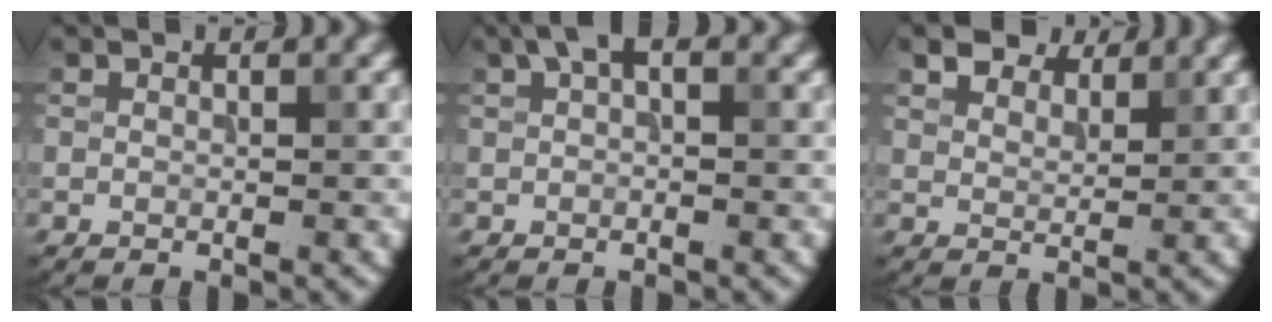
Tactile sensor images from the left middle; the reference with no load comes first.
{"total": 2.1, "force": [1.0, 0.9, 1.6], "torque": [-0.025, 0.009, 0.014]}
{"total": 4.8, "force": [4.0, 2.1, 1.7], "torque": [-0.046, -0.004, 0.076]}